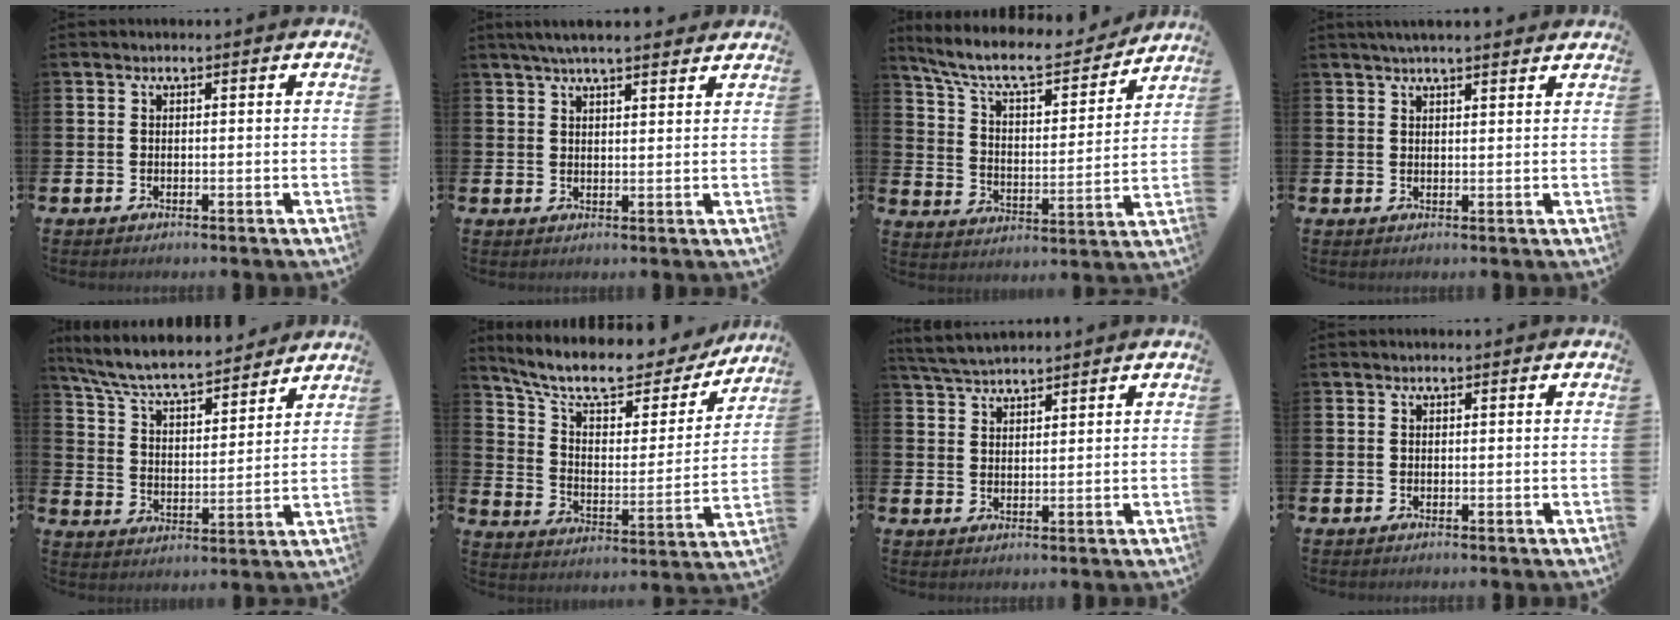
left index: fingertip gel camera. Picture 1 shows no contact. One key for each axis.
{"total": 4.4, "fx": 4.0, "fy": 0.6, "fz": 1.7, "tx": -0.041, "ty": -0.007, "tz": 0.072}
{"total": 9.5, "fx": 8.5, "fy": 2.5, "fz": 3.7, "tx": -0.107, "ty": -0.055, "tz": 0.143}
{"total": 2.8, "fx": 2.7, "fy": 0.1, "fz": 0.9, "tx": -0.021, "ty": -0.005, "tz": 0.048}
{"total": 7.8, "fx": 7.3, "fy": 1.4, "fz": 2.6, "tx": -0.088, "ty": -0.053, "tz": 0.125}
{"total": 10.9, "fx": 9.2, "fy": 3.2, "fz": 4.9, "tx": -0.123, "ty": -0.057, "tz": 0.155}
{"total": 3.8, "fx": 3.7, "fy": 0.6, "fz": 0.7, "tx": -0.031, "ty": -0.011, "tz": 0.069}
{"total": 0.0}